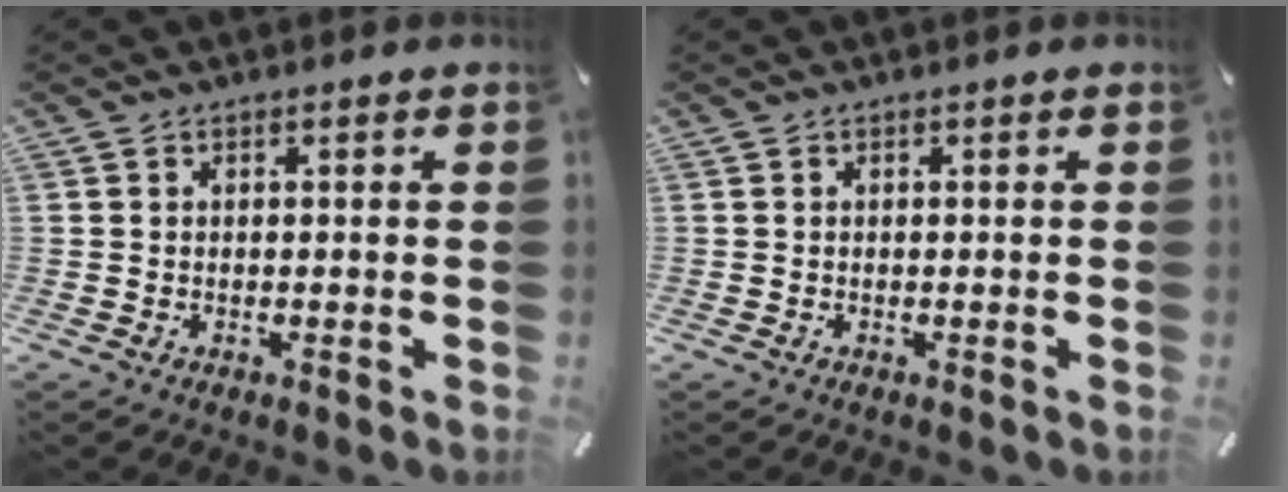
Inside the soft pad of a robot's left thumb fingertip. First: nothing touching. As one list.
[{"total": 0.0}]